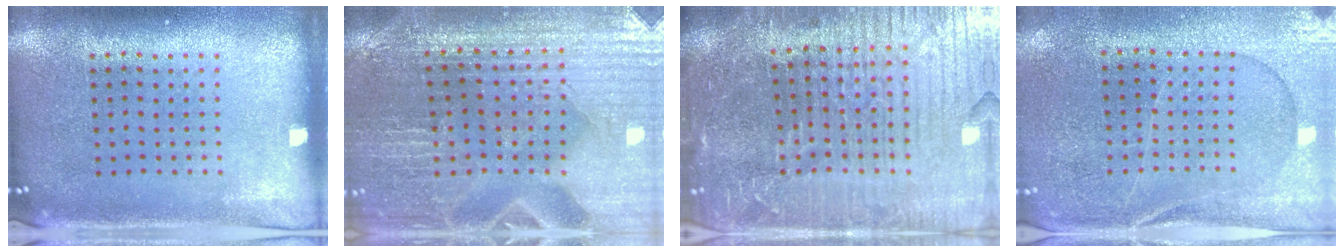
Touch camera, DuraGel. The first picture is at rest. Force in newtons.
{"total": 2.5, "press": 2.4, "slide": 0.4}
{"total": 6.3, "press": 5.6, "slide": 2.9}
{"total": 0.8, "press": 0.6, "slide": 0.5}